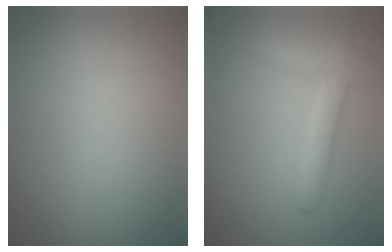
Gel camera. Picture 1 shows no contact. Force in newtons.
{"total": 2.6, "press": 2.6, "slide": 0.2}